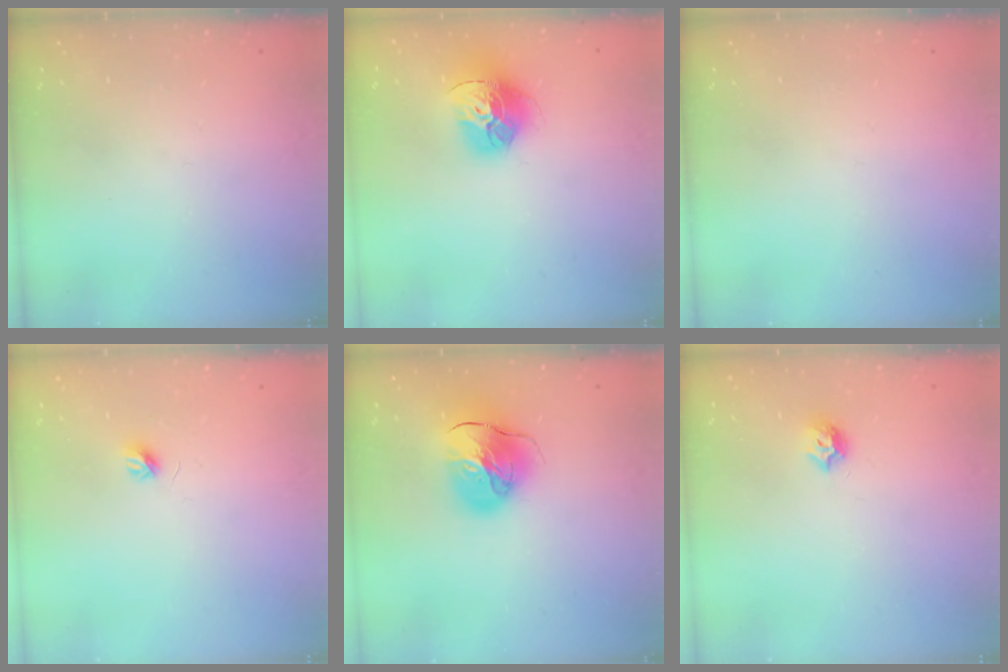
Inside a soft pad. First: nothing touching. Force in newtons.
{"total": 15.5, "press": 15.4, "slide": 1.7}
{"total": 0.0}
{"total": 3.6, "press": 3.6, "slide": 0.4}
{"total": 14.1, "press": 14.0, "slide": 2.0}
{"total": 6.4, "press": 6.4, "slide": 0.3}